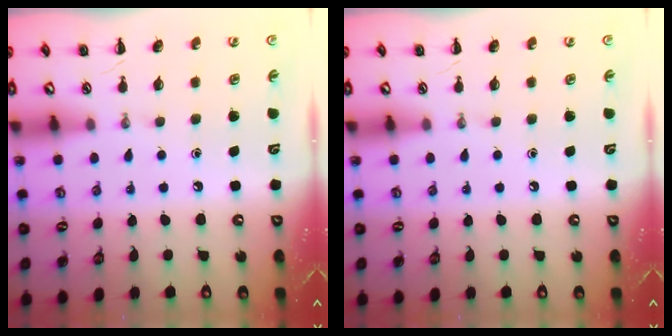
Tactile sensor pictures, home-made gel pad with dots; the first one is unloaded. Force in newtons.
{"total": 0.0}